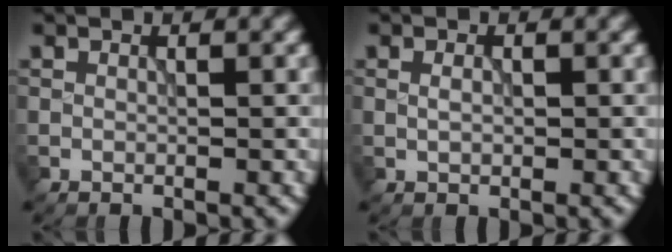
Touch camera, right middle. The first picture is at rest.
{"total": 0.9, "force": [0.1, 0.6, 0.7], "torque": [-0.016, 0.001, 0.003]}